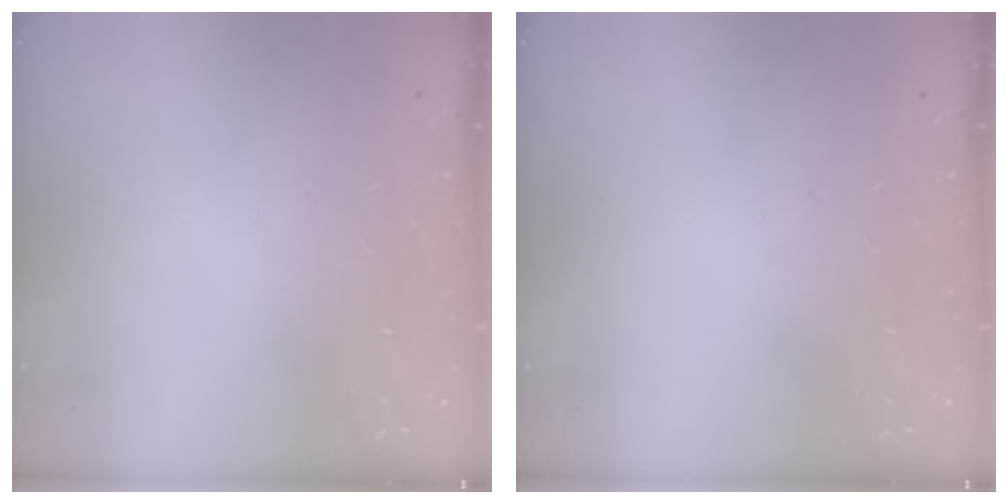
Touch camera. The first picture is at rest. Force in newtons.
{"total": 0.0}